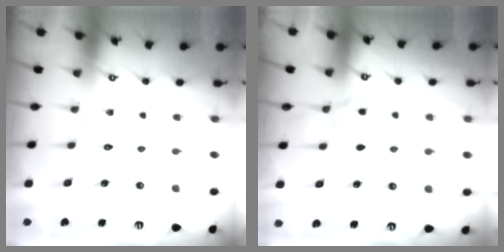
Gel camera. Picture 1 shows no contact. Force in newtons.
{"total": 5.0, "press": 5.0, "slide": 0.5}